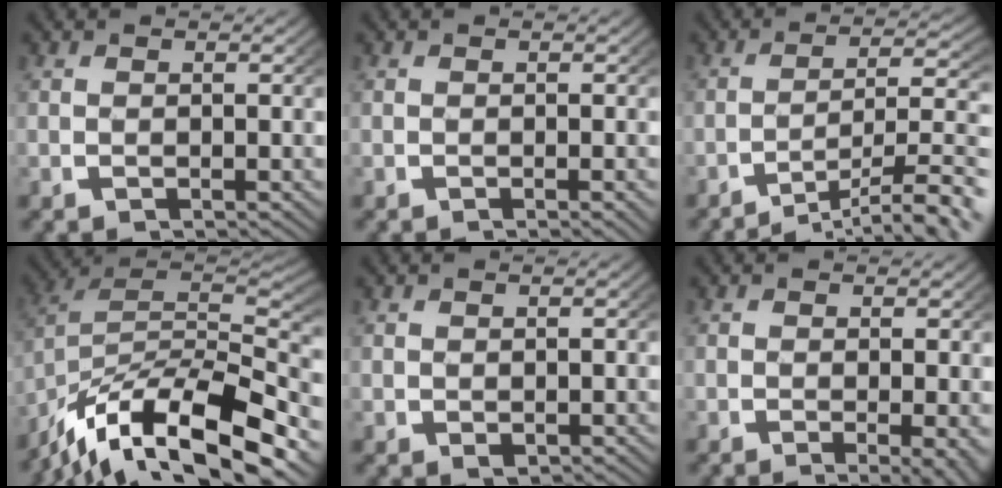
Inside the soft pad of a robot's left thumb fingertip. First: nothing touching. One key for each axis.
{"total": 1.0, "fx": -0.6, "fy": 0.1, "fz": 0.8, "tx": -0.012, "ty": 0.001, "tz": -0.007}
{"total": 8.1, "fx": -4.1, "fy": 3.7, "fz": 6.0, "tx": -0.090, "ty": -0.022, "tz": -0.050}
{"total": 15.7, "fx": -4.6, "fy": 9.7, "fz": 11.4, "tx": -0.206, "ty": -0.037, "tz": -0.059}
{"total": 0.8, "fx": 0.3, "fy": 0.6, "fz": 0.5, "tx": -0.009, "ty": -0.008, "tz": 0.014}
{"total": 3.0, "fx": -0.9, "fy": 0.8, "fz": 2.8, "tx": -0.036, "ty": -0.013, "tz": -0.007}